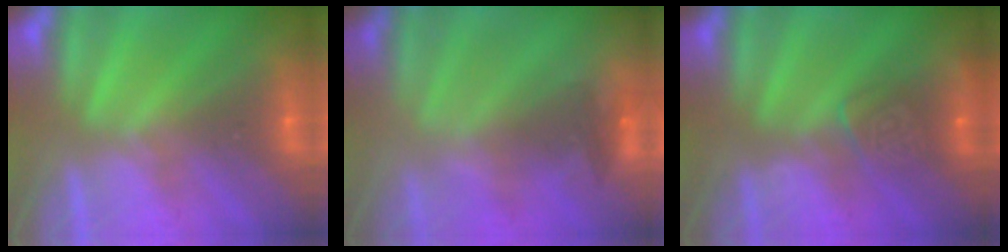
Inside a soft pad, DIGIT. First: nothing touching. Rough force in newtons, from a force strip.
{"total": 2.3}
{"total": 3.2}